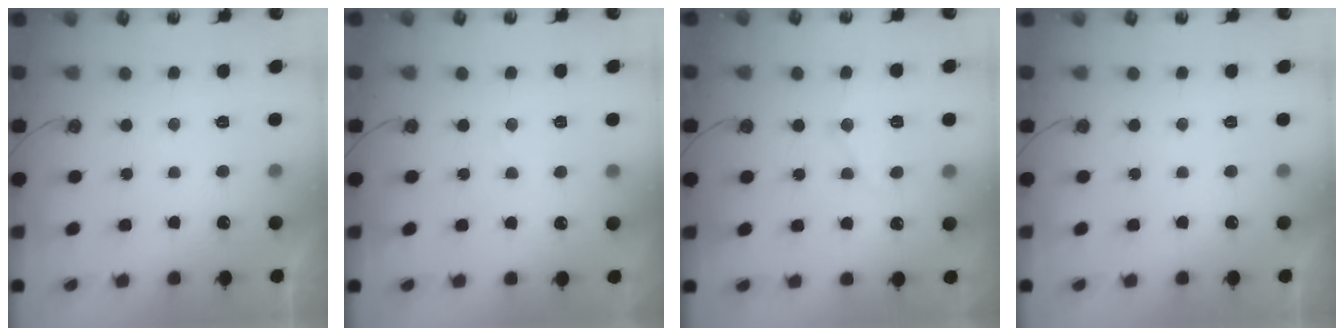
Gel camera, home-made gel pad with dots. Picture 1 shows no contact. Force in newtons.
{"total": 4.0, "press": 3.9, "slide": 0.6}
{"total": 11.4, "press": 11.4, "slide": 1.0}
{"total": 0.0}